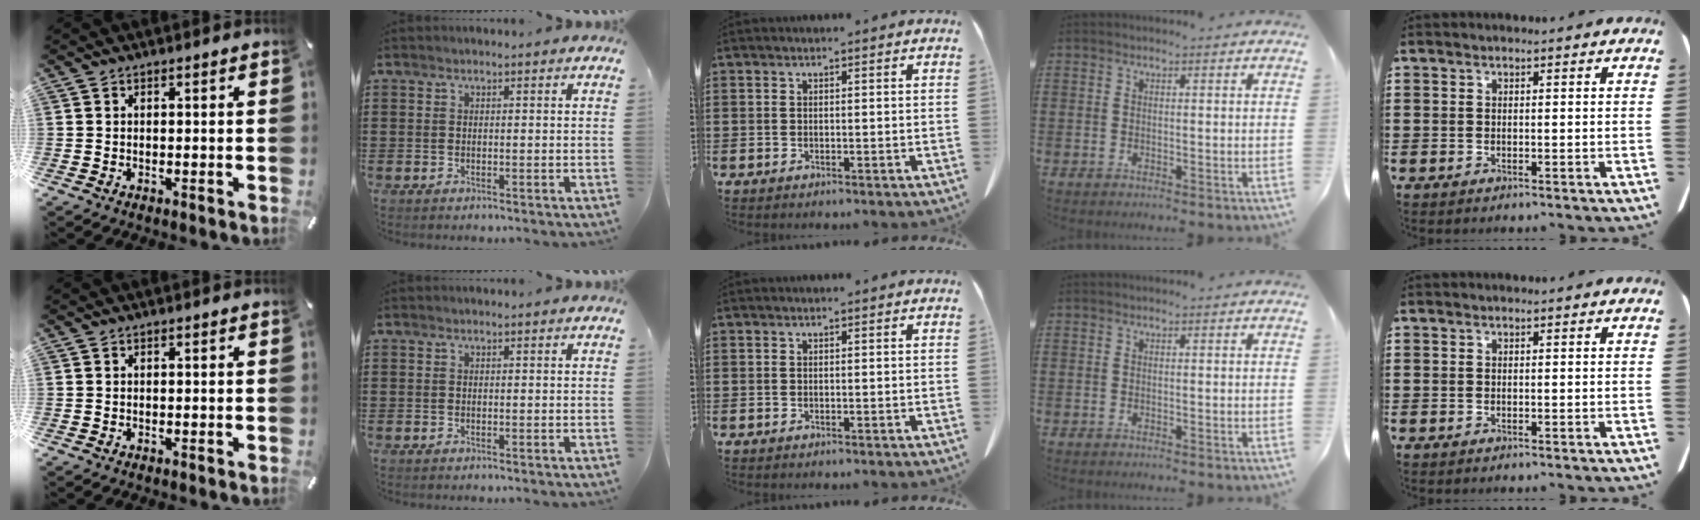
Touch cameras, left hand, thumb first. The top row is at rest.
{}